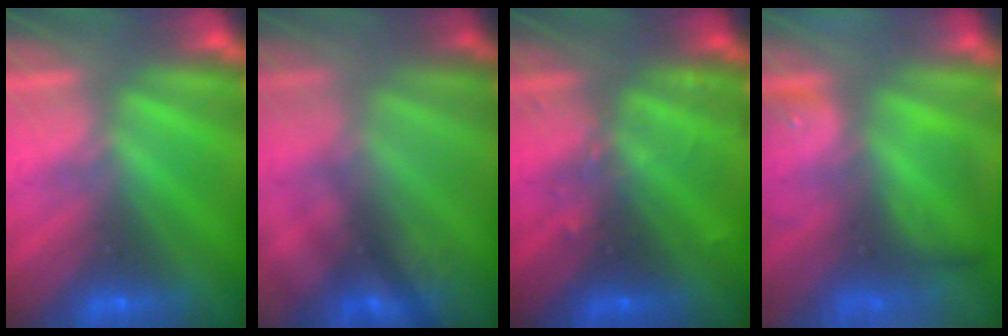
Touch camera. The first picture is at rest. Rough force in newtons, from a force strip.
{"total": 2.5}
{"total": 2.4}
{"total": 6.9}